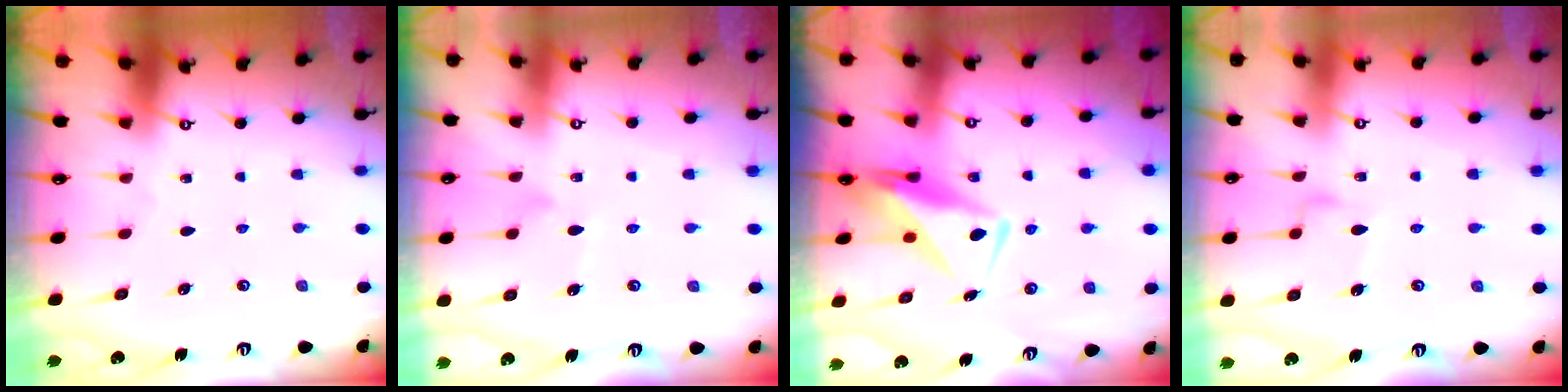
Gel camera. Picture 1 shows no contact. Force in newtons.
{"total": 7.4, "press": 7.4, "slide": 0.4}
{"total": 11.1, "press": 11.0, "slide": 1.2}
{"total": 7.8, "press": 7.8, "slide": 0.3}